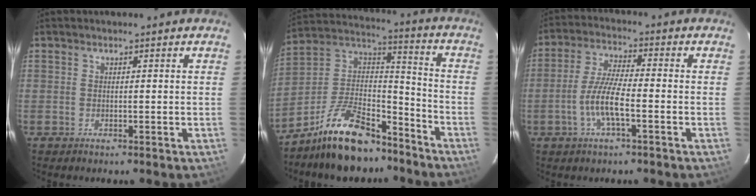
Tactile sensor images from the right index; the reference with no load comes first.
{"total": 18.0, "force": [-13.0, 7.4, 10.1], "torque": [-0.203, 0.032, -0.222]}
{"total": 7.8, "force": [-2.8, 1.5, 7.1], "torque": [-0.149, -0.001, -0.056]}